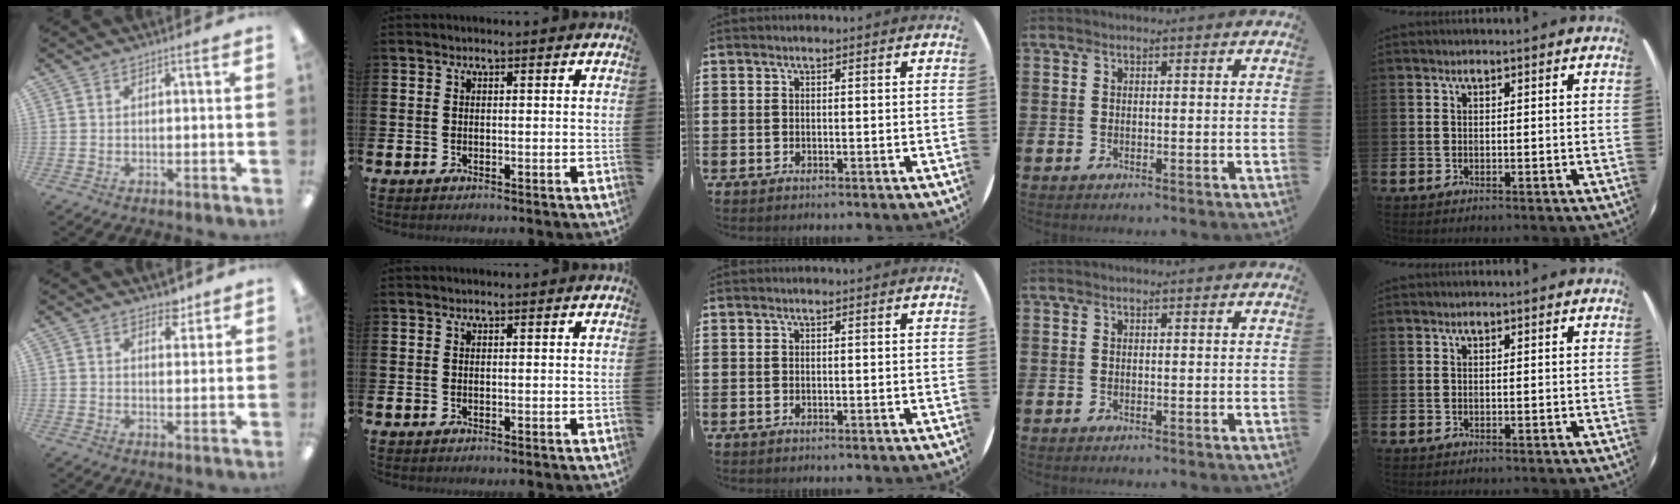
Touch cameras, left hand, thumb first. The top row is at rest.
{"thumb": {"total": 4.5, "force": [3.7, 2.3, 1.4], "torque": [-0.002, -0.020, 0.063]}}